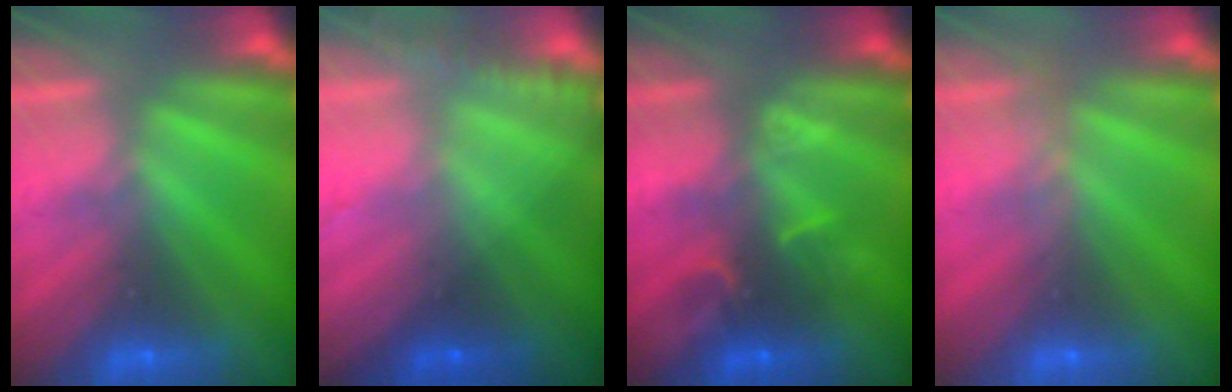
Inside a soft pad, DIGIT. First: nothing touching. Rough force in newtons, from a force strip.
{"total": 5.7}
{"total": 4.4}
{"total": 3.6}